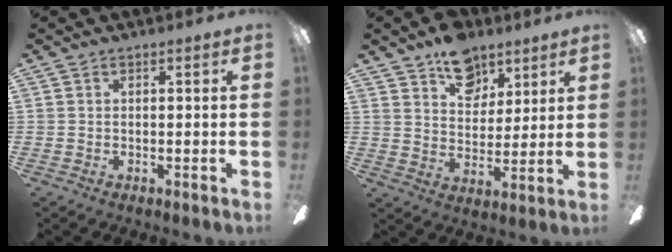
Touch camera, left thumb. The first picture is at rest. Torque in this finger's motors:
{"motor_torque": [1.21, 0.84, 0.68, -0.75, 0.12]}